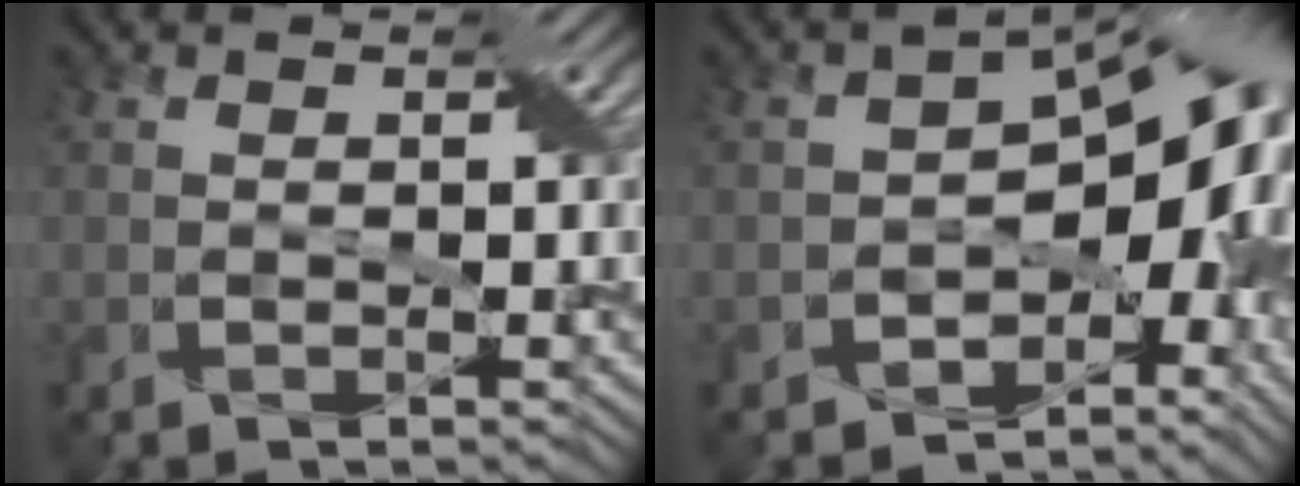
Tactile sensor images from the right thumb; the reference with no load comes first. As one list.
[{"total": 14.0, "force": [-2.6, 8.8, 10.5], "torque": [-0.117, -0.029, -0.027]}]